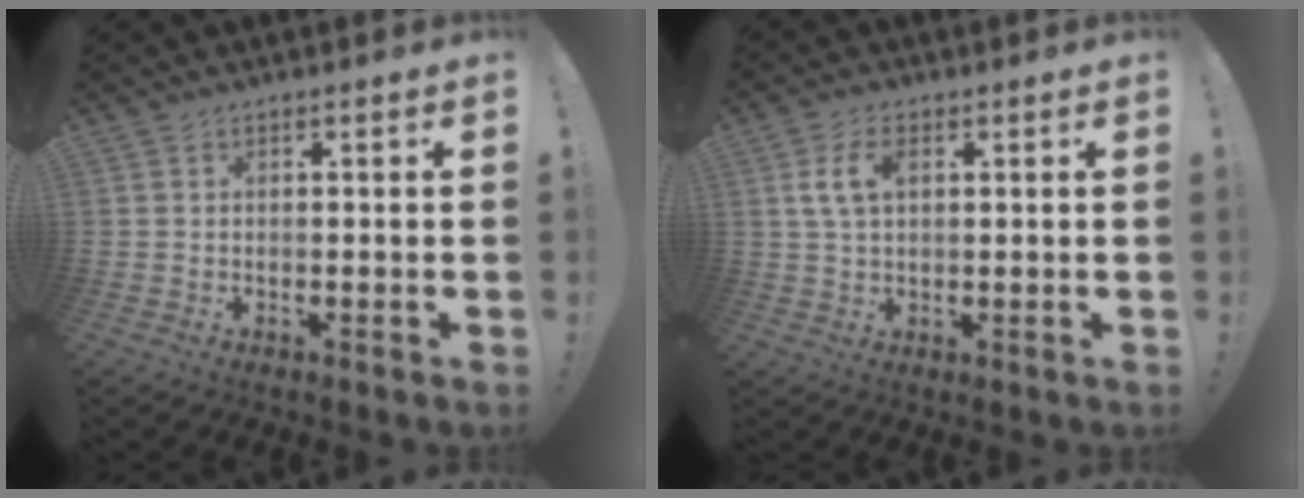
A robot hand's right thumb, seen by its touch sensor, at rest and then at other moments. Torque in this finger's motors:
{"motor_torque": [0.01, 0.01, 0.00, 0.00, 0.00]}